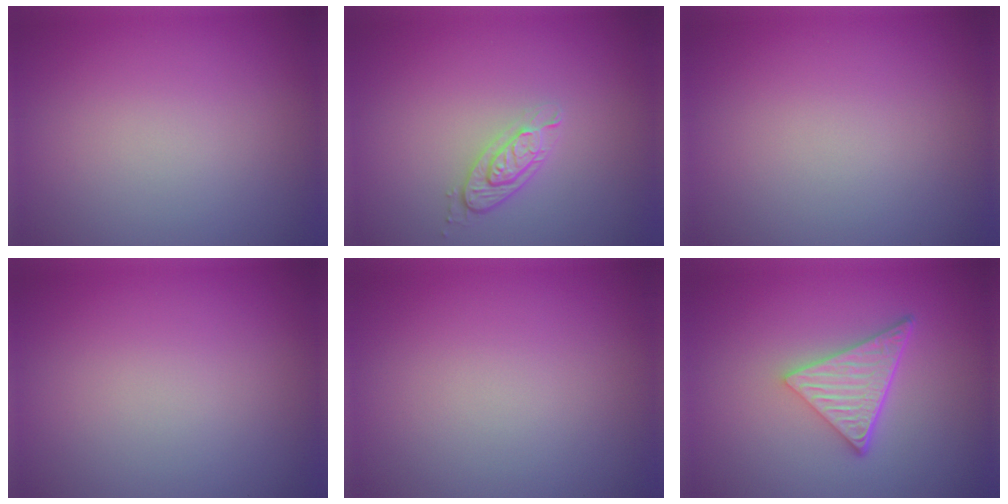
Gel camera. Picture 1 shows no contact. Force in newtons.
{"total": 2.4, "press": 1.9, "slide": 1.4}
{"total": 0.0}
{"total": 0.0}
{"total": 0.0}
{"total": 4.8, "press": 3.3, "slide": 3.5}